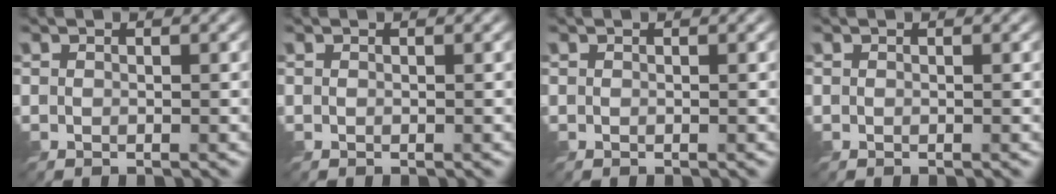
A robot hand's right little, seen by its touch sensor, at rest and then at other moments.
{"total": 0.0}
{"total": 0.0}
{"total": 0.0}